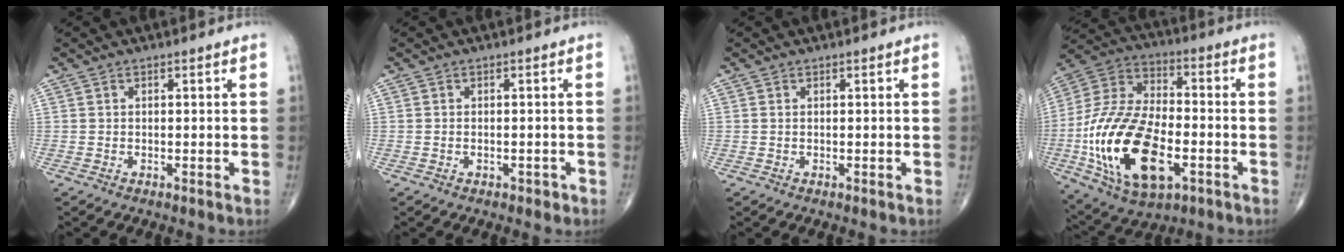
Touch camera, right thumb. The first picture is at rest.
{"total": 1.5, "force": [-0.6, 0.9, 0.9], "torque": [-0.016, 0.010, -0.004]}
{"total": 0.0}
{"total": 24.7, "force": [-6.5, 13.2, 19.9], "torque": [-0.386, 0.015, -0.106]}